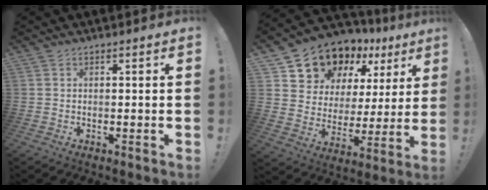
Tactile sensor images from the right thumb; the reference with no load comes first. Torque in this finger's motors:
{"motor_torque": [0.74, 2.61, 0.09, 0.21, 0.10]}